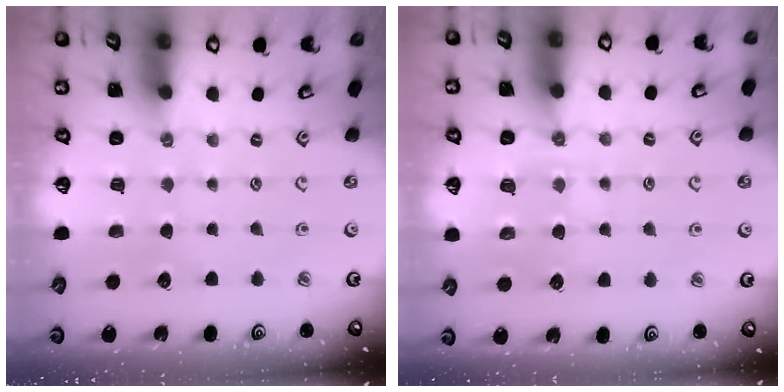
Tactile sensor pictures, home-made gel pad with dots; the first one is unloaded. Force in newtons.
{"total": 8.6, "press": 8.6, "slide": 0.2}